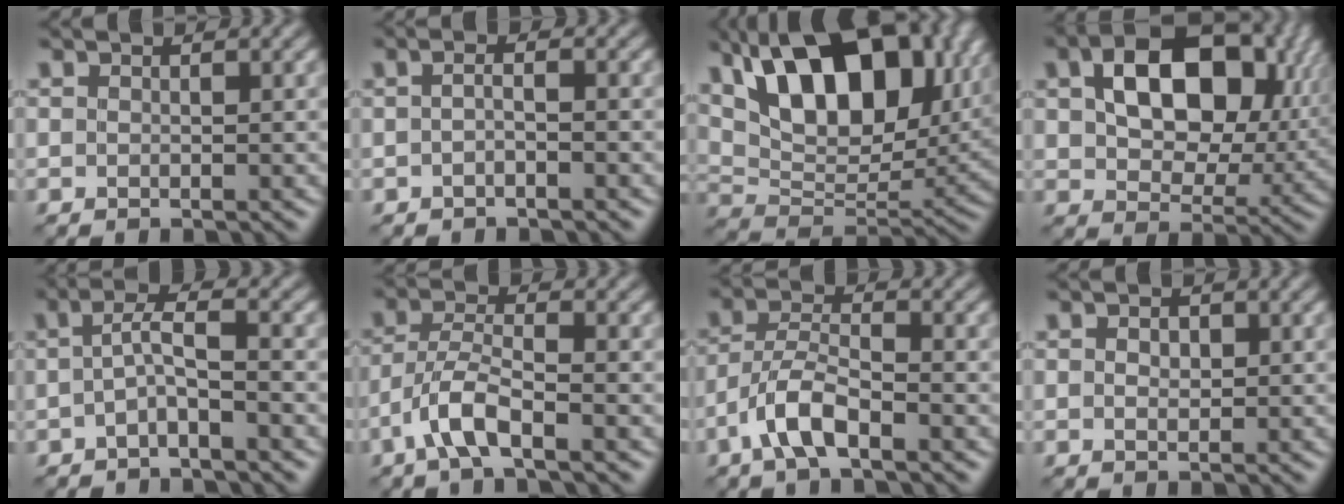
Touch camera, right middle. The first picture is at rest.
{"total": 1.2, "force": [-0.5, 0.2, 1.1], "torque": [-0.021, -0.002, -0.010]}
{"total": 15.0, "force": [7.1, 8.0, 10.6], "torque": [-0.173, 0.016, 0.120]}
{"total": 13.9, "force": [3.6, 8.7, 10.2], "torque": [-0.157, 0.008, 0.067]}
{"total": 2.4, "force": [-0.6, 0.5, 2.3], "torque": [-0.046, 0.006, -0.016]}
{"total": 4.1, "force": [-2.4, 1.0, 3.2], "torque": [-0.070, 0.007, -0.055]}
{"total": 4.3, "force": [-2.4, 1.4, 3.2], "torque": [-0.067, 0.008, -0.055]}
{"total": 1.1, "force": [0.2, 0.7, 0.8], "torque": [-0.013, 0.000, 0.002]}